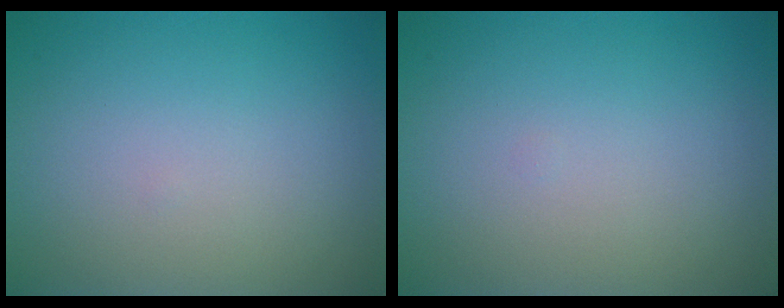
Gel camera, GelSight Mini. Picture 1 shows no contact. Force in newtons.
{"total": 0.0}